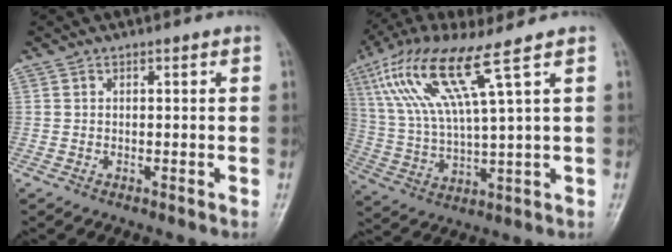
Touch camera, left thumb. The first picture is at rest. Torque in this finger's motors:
{"motor_torque": [0.22, 0.82, 1.58, -1.20, 0.63]}